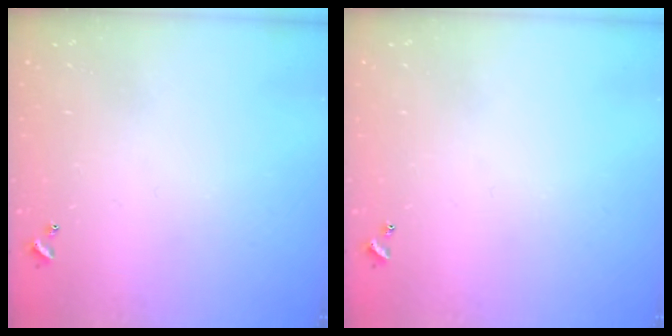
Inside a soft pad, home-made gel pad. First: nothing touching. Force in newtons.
{"total": 0.0}